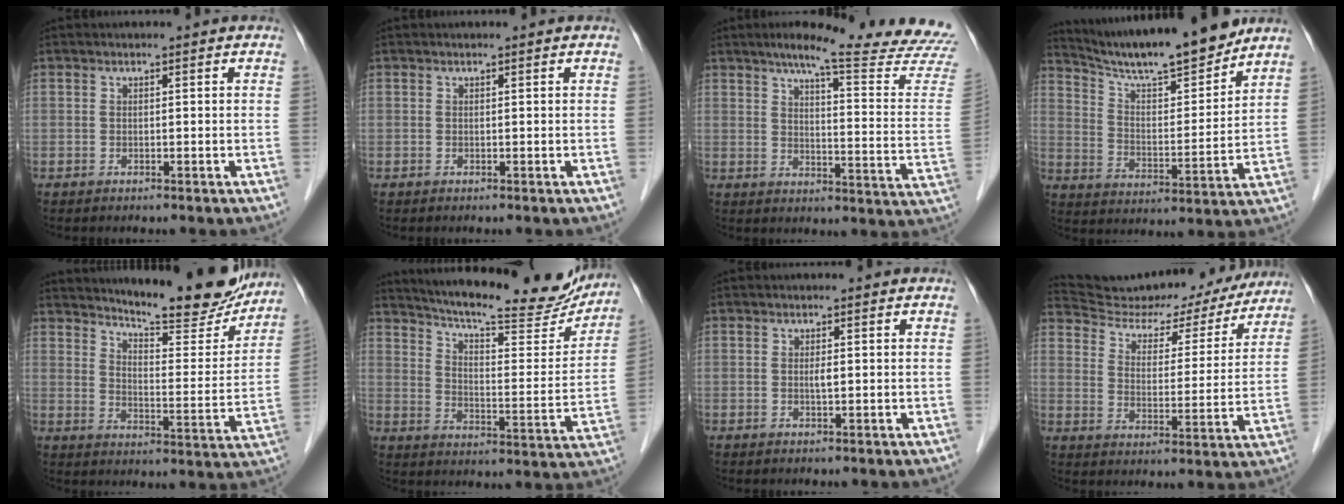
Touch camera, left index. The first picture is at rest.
{"total": 0.0}
{"total": 20.7, "force": [18.3, -0.5, 9.6], "torque": [-0.128, -0.084, 0.214]}
{"total": 15.8, "force": [14.3, 0.8, 6.6], "torque": [-0.115, -0.008, 0.235]}
{"total": 17.6, "force": [16.1, 2.4, 6.6], "torque": [-0.094, -0.049, 0.211]}
{"total": 24.3, "force": [21.7, 4.3, 10.2], "torque": [-0.155, -0.033, 0.283]}
{"total": 0.8, "force": [0.0, 0.1, 0.8], "torque": [-0.017, -0.004, -0.002]}
{"total": 22.9, "force": [21.2, 5.6, 6.5], "torque": [-0.101, -0.010, 0.284]}